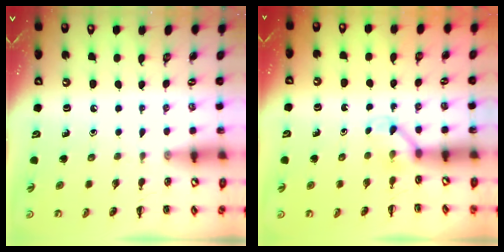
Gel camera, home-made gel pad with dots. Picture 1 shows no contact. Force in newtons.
{"total": 2.8, "press": 2.7, "slide": 0.9}